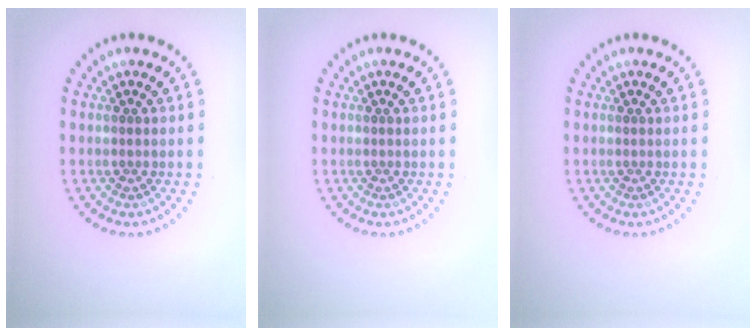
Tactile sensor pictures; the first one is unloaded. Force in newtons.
{"total": 0.0}
{"total": 0.0}